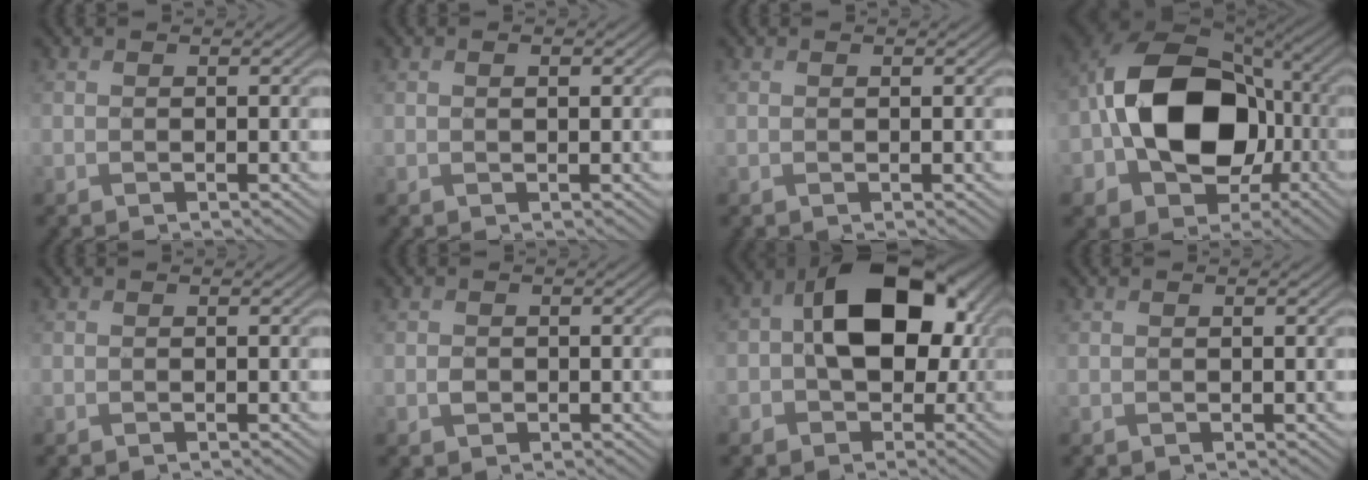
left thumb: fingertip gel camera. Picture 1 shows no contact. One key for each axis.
{"total": 1.0, "fx": 0.4, "fy": 0.4, "fz": 0.8, "tx": -0.015, "ty": 0.000, "tz": 0.006}
{"total": 0.0}
{"total": 16.7, "fx": -2.4, "fy": 12.0, "fz": 11.3, "tx": -0.206, "ty": 0.002, "tz": -0.056}
{"total": 0.0}
{"total": 1.0, "fx": -0.2, "fy": 0.8, "fz": 0.4, "tx": -0.008, "ty": -0.003, "tz": -0.006}
{"total": 12.3, "fx": 0.1, "fy": 8.5, "fz": 8.9, "tx": -0.151, "ty": 0.006, "tz": -0.006}
{"total": 0.0}